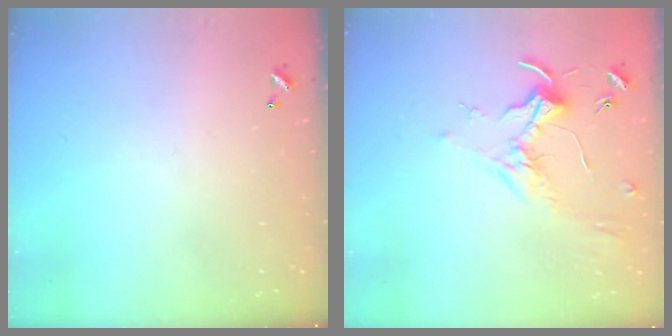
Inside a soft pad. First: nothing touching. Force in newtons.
{"total": 1.8, "press": 1.7, "slide": 0.7}